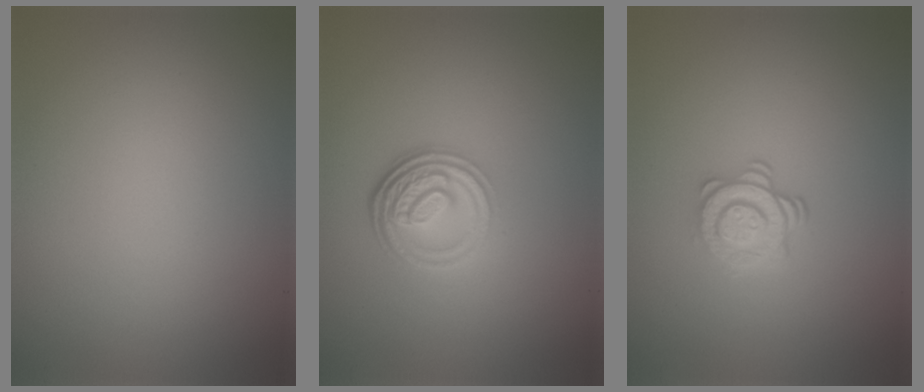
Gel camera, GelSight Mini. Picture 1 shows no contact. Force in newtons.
{"total": 4.5, "press": 3.3, "slide": 3.1}
{"total": 2.4, "press": 2.0, "slide": 1.4}